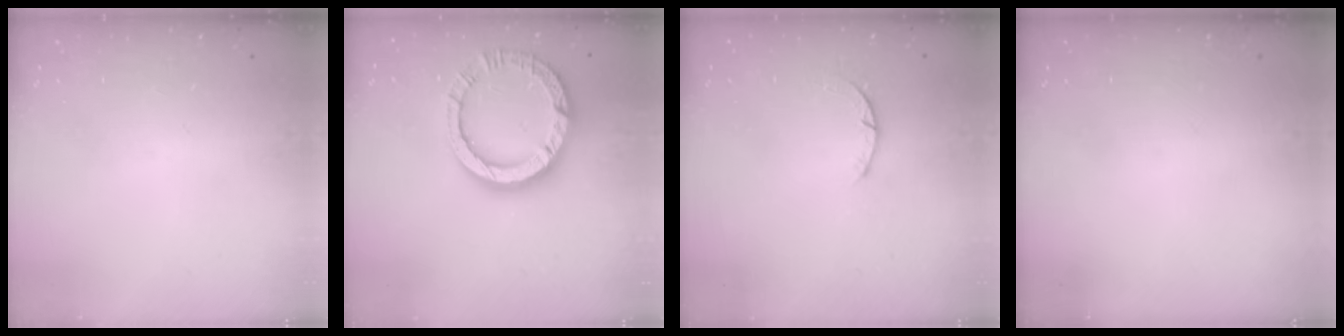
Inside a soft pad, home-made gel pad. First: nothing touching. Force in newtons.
{"total": 15.0, "press": 14.9, "slide": 1.9}
{"total": 1.2, "press": 1.2, "slide": 0.3}
{"total": 0.0}